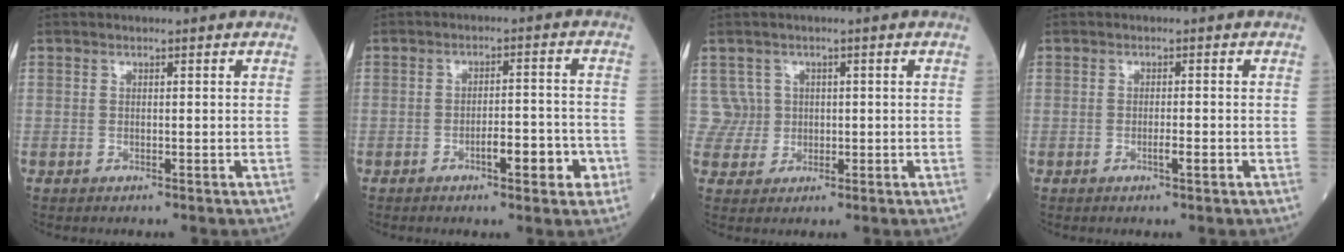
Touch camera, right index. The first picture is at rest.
{"total": 6.0, "force": [-2.6, 1.6, 5.1], "torque": [-0.068, 0.009, -0.035]}
{"total": 3.6, "force": [1.0, 3.5, -0.5], "torque": [0.026, 0.011, 0.018]}
{"total": 1.7, "force": [-0.7, 0.1, 1.5], "torque": [-0.024, -0.001, -0.011]}